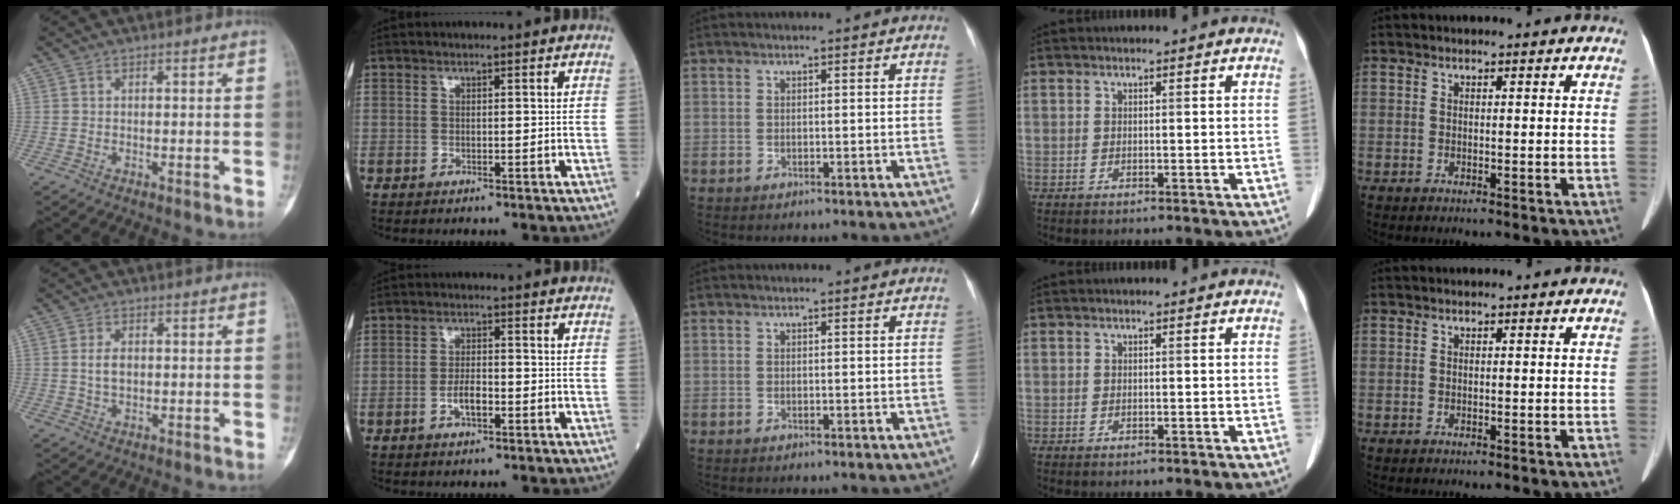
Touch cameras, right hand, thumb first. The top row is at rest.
{"thumb": {"total": 3.4, "force": [0.3, 2.1, 2.6], "torque": [-0.047, 0.001, 0.008]}, "index": {"total": 3.2, "force": [-1.2, 1.1, 2.7], "torque": [-0.052, 0.003, -0.021]}}